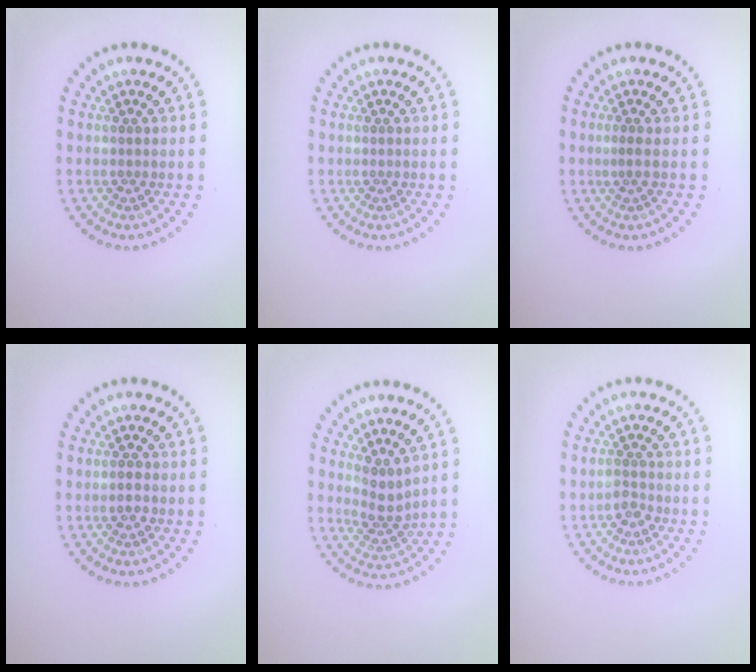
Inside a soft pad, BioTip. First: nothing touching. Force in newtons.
{"total": 0.0}
{"total": 0.8, "press": 0.4, "slide": 0.7}
{"total": 1.0, "press": 1.0, "slide": 0.1}
{"total": 2.3, "press": 1.6, "slide": 1.7}
{"total": 1.1, "press": 0.9, "slide": 0.6}